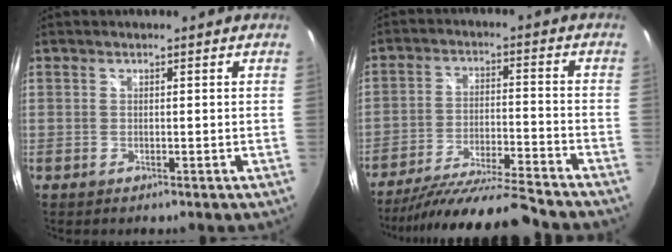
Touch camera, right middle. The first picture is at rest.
{"total": 17.1, "force": [-15.5, 0.1, 7.3], "torque": [-0.144, -0.033, -0.250]}